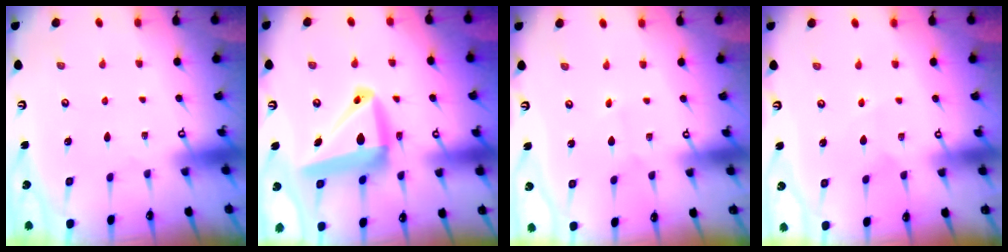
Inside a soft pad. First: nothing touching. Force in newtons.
{"total": 15.6, "press": 15.3, "slide": 2.9}
{"total": 1.6, "press": 1.6, "slide": 0.1}
{"total": 4.3, "press": 4.1, "slide": 1.1}